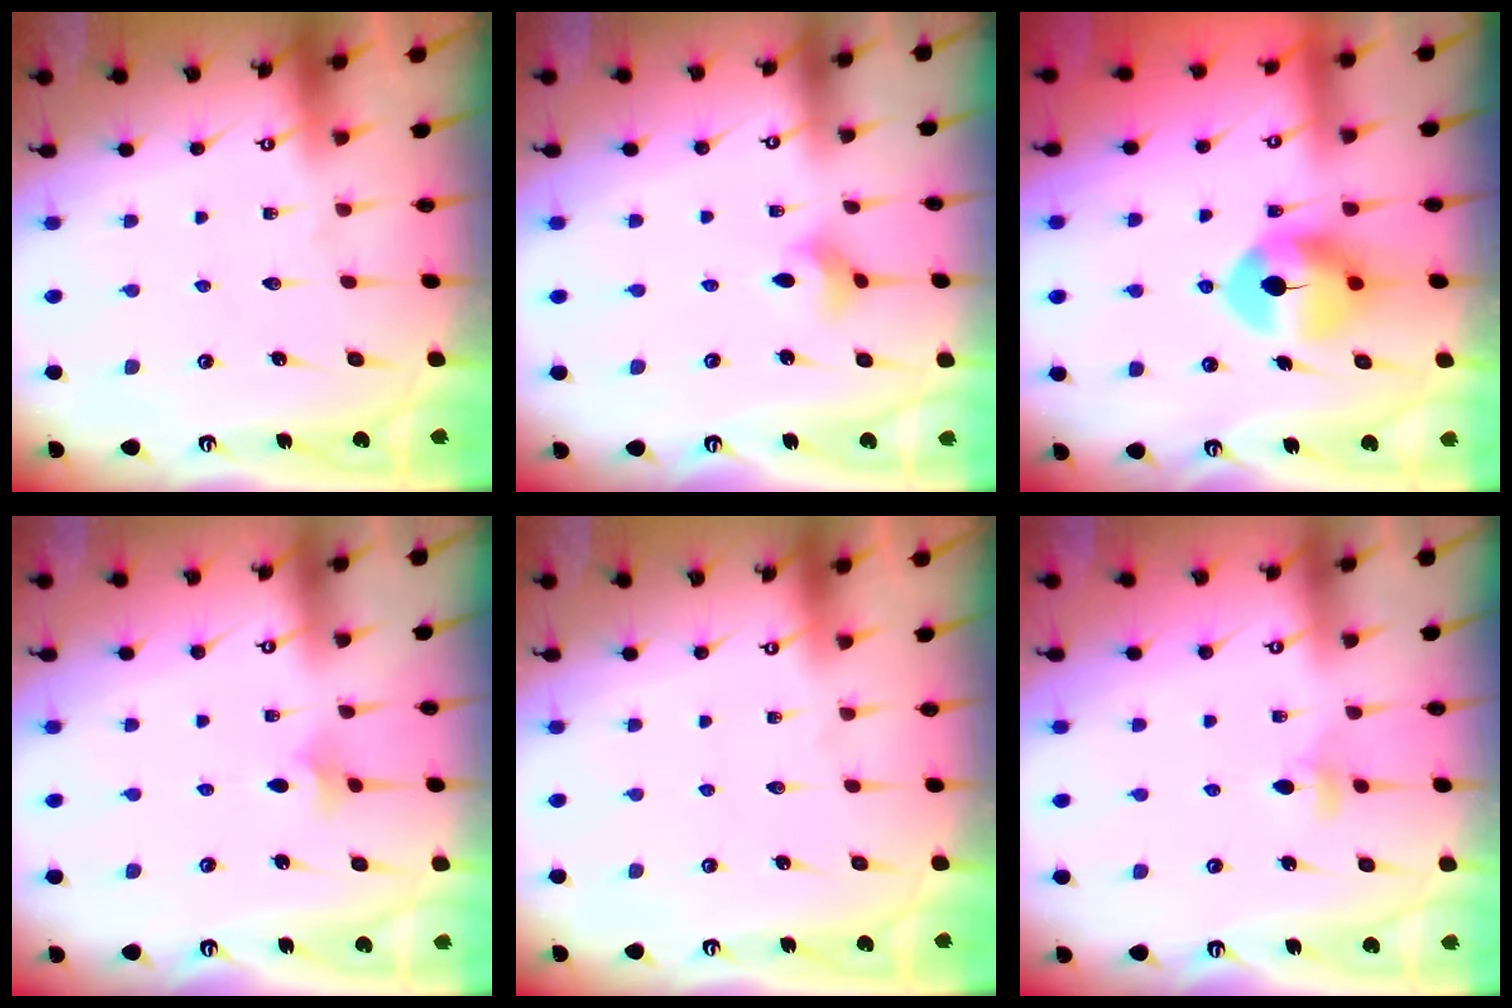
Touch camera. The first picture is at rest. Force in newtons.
{"total": 3.8, "press": 3.8, "slide": 0.1}
{"total": 9.1, "press": 9.0, "slide": 1.3}
{"total": 3.9, "press": 3.8, "slide": 0.9}
{"total": 0.0}
{"total": 3.7, "press": 3.6, "slide": 0.8}